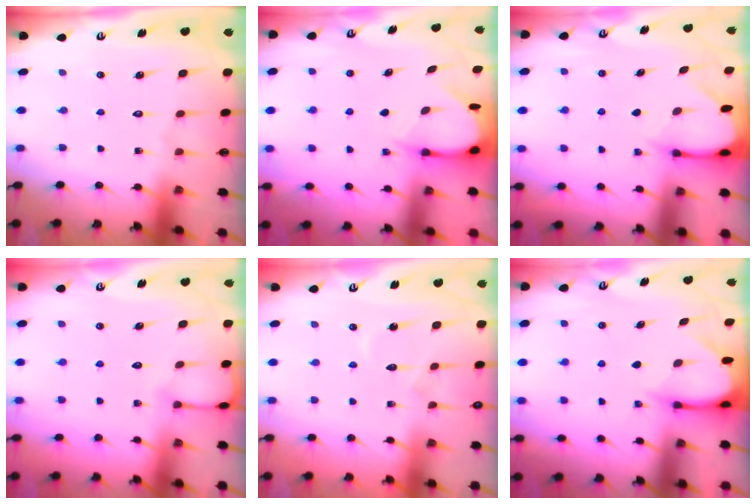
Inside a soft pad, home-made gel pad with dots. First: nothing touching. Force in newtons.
{"total": 3.7, "press": 3.7, "slide": 0.3}
{"total": 2.5, "press": 2.5, "slide": 0.3}
{"total": 3.8, "press": 3.8, "slide": 0.3}
{"total": 5.3, "press": 5.2, "slide": 0.6}
{"total": 3.3, "press": 3.3, "slide": 0.3}